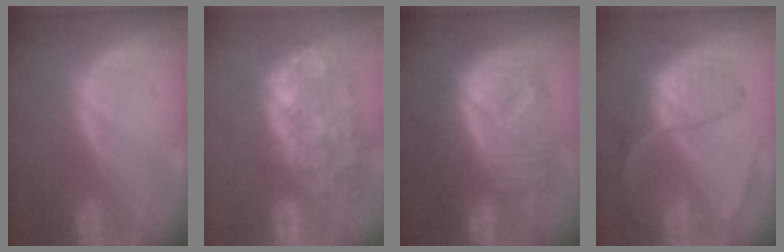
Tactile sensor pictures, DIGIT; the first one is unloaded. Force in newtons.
{"total": 12.5, "press": 11.3, "slide": 5.4}
{"total": 12.3, "press": 12.2, "slide": 1.3}
{"total": 8.9, "press": 7.5, "slide": 4.9}